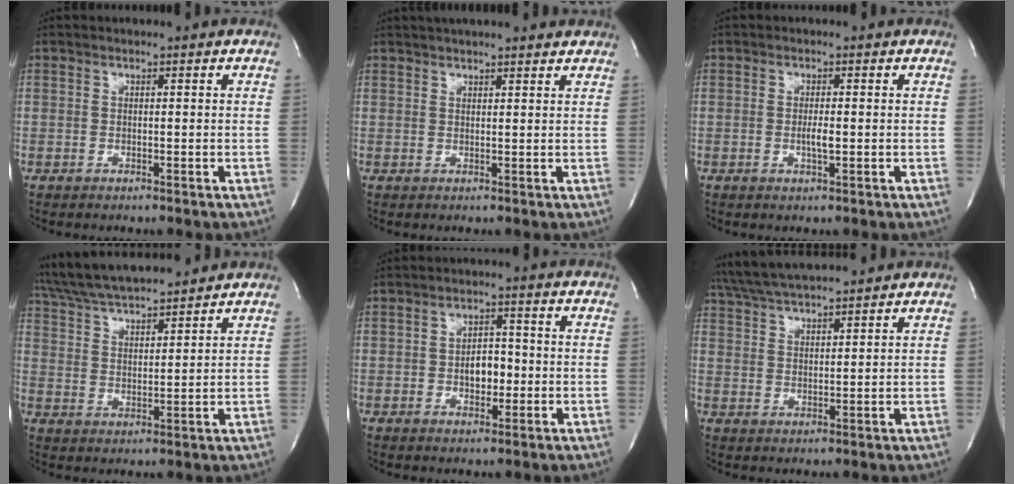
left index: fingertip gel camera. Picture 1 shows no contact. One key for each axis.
{"total": 11.1, "fx": 9.9, "fy": 1.7, "fz": 4.7, "tx": -0.067, "ty": 0.033, "tz": 0.125}
{"total": 2.3, "fx": -0.3, "fy": 0.4, "fz": 2.2, "tx": -0.045, "ty": -0.002, "tz": -0.005}
{"total": 13.2, "fx": 12.1, "fy": 1.2, "fz": 5.2, "tx": -0.101, "ty": 0.023, "tz": 0.211}
{"total": 4.5, "fx": -0.8, "fy": 2.6, "fz": 3.6, "tx": -0.055, "ty": 0.010, "tz": -0.011}
{"total": 9.9, "fx": 9.1, "fy": 0.3, "fz": 3.9, "tx": -0.076, "ty": 0.027, "tz": 0.155}